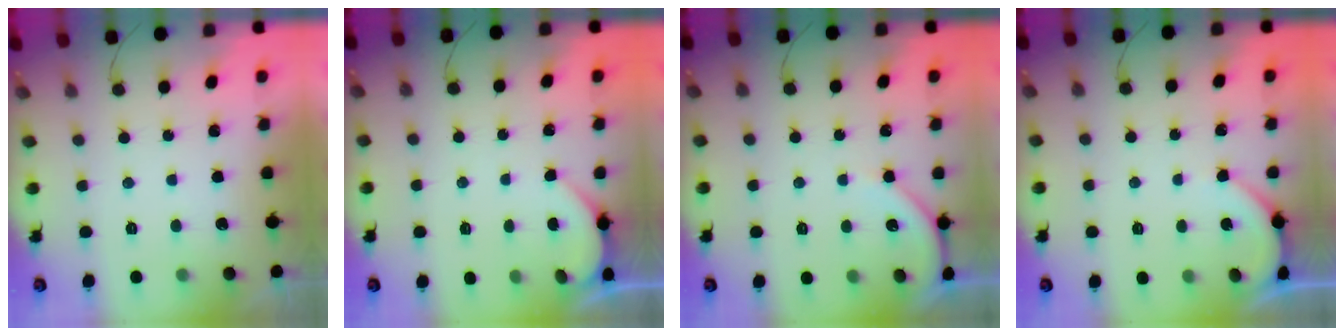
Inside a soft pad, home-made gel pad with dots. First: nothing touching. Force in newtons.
{"total": 1.9, "press": 1.9, "slide": 0.1}
{"total": 5.5, "press": 5.5, "slide": 0.8}
{"total": 2.8, "press": 2.8, "slide": 0.4}